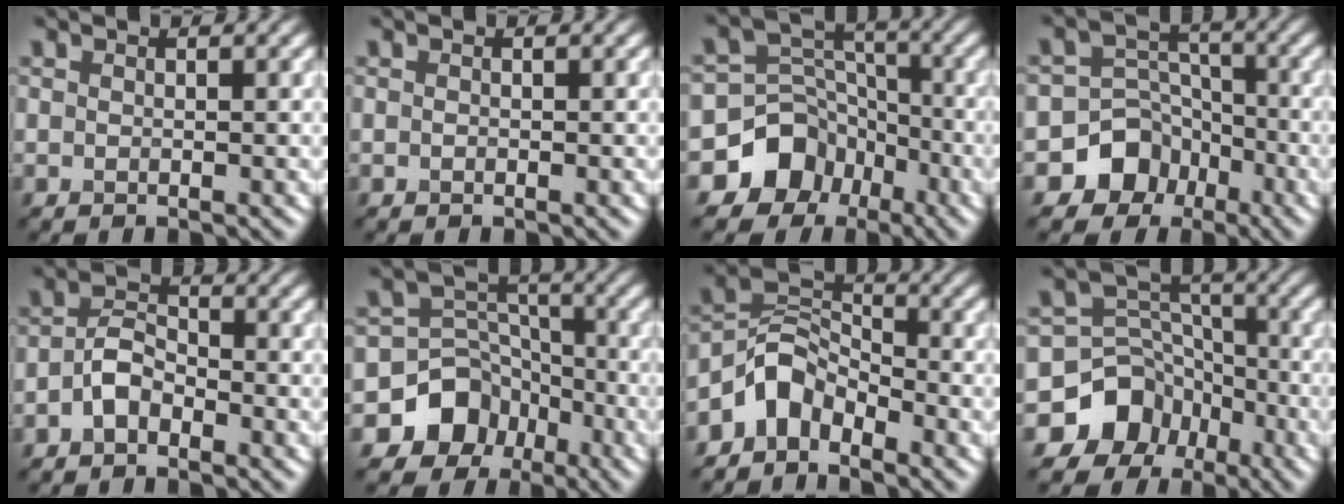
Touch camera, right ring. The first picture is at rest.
{"total": 0.0}
{"total": 9.0, "force": [-5.3, 7.1, 1.5], "torque": [-0.014, 0.008, -0.110]}
{"total": 7.4, "force": [-4.2, 6.0, 1.2], "torque": [0.008, 0.005, -0.096]}
{"total": 2.7, "force": [-1.3, 1.6, 1.7], "torque": [-0.033, 0.009, -0.030]}
{"total": 8.4, "force": [-4.9, 6.6, 1.5], "torque": [-0.005, 0.008, -0.103]}
{"total": 4.5, "force": [-3.0, 2.7, 2.0], "torque": [-0.029, 0.011, -0.068]}
{"total": 10.0, "force": [-6.2, 7.8, 1.3], "torque": [-0.012, 0.006, -0.121]}